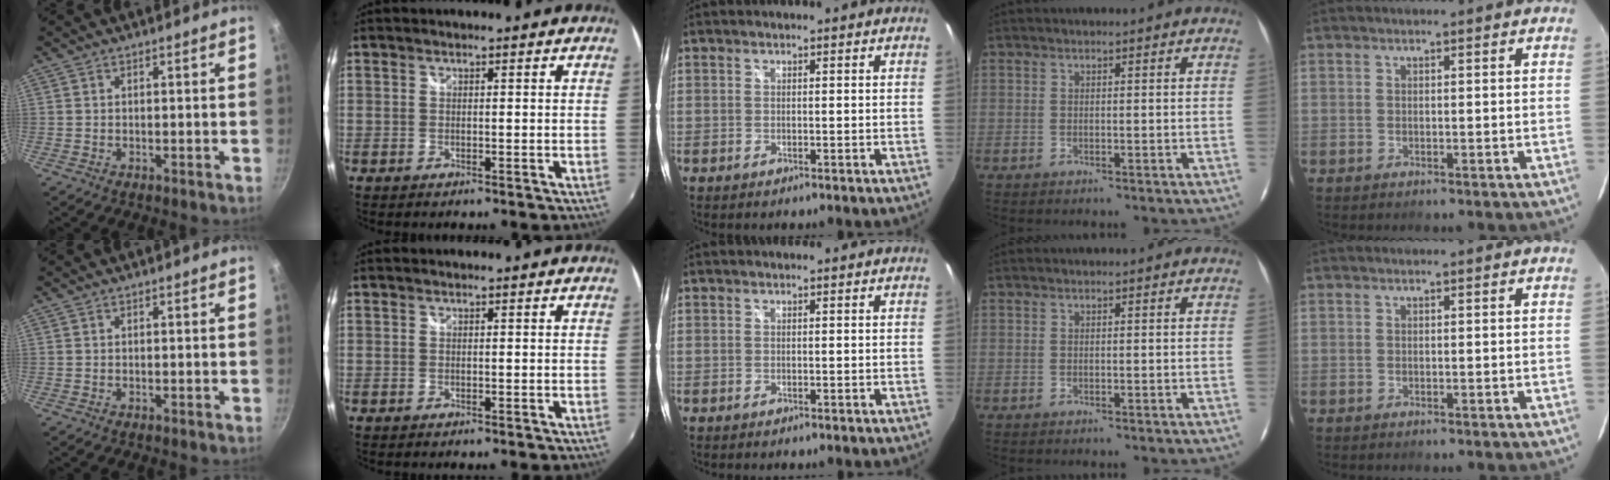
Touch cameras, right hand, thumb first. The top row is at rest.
{}